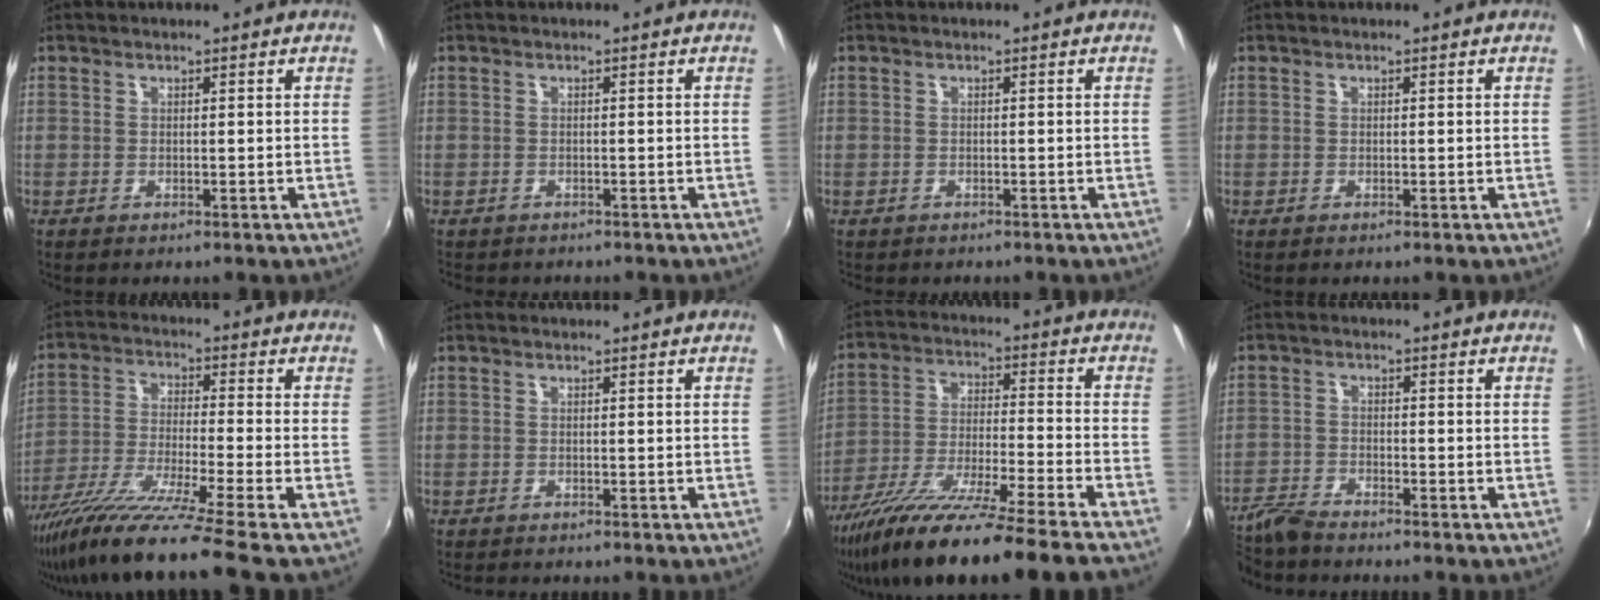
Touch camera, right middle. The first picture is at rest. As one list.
[{"total": 1.7, "force": [-1.5, 0.8, 0.3], "torque": [-0.011, -0.007, -0.021]}, {"total": 0.9, "force": [-0.7, 0.6, -0.1], "torque": [-0.003, -0.001, -0.011]}, {"total": 0.0}, {"total": 15.7, "force": [-13.0, -2.8, 8.4], "torque": [-0.161, -0.044, -0.233]}, {"total": 0.6, "force": [-0.6, 0.1, 0.2], "torque": [-0.002, -0.005, -0.011]}, {"total": 21.6, "force": [-17.8, -1.5, 12.1], "torque": [-0.208, -0.059, -0.300]}, {"total": 4.8, "force": [-4.5, 0.7, 1.4], "torque": [-0.041, -0.010, -0.096]}]